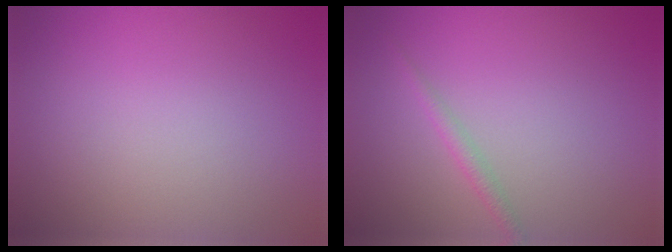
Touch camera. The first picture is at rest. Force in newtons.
{"total": 1.2, "press": 1.2, "slide": 0.0}